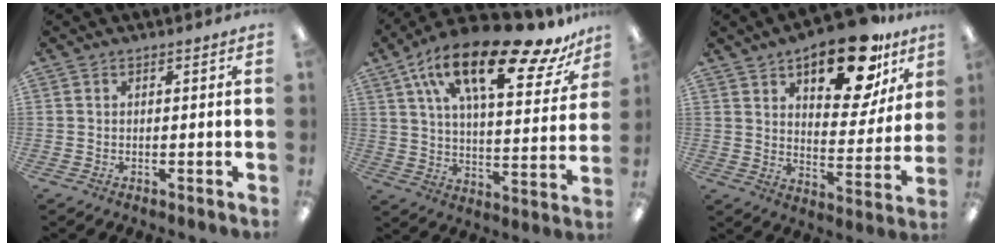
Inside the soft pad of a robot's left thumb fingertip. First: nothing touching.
{"total": 24.1, "force": [15.2, 8.1, 16.8], "torque": [-0.276, -0.080, 0.250]}
{"total": 19.8, "force": [12.5, 8.7, 12.7], "torque": [-0.167, -0.066, 0.202]}